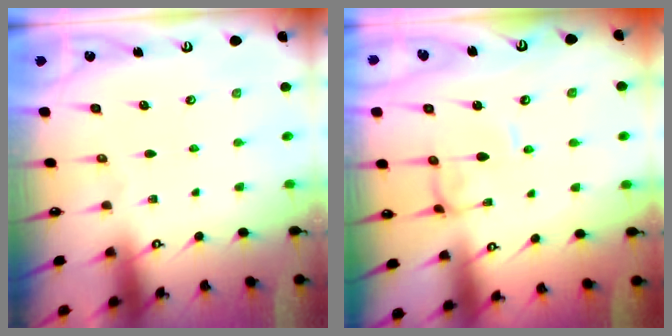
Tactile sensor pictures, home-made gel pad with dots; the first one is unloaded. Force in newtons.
{"total": 1.4, "press": 1.4, "slide": 0.2}